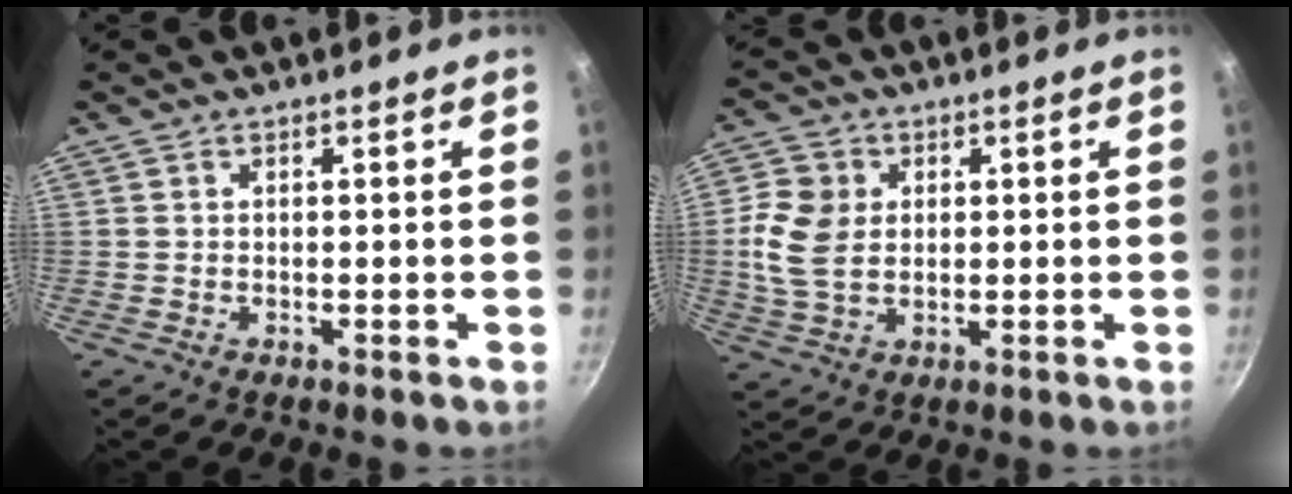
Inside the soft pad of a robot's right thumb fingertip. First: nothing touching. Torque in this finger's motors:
{"motor_torque": [-0.56, 0.46, 0.44, 0.83, 0.08]}